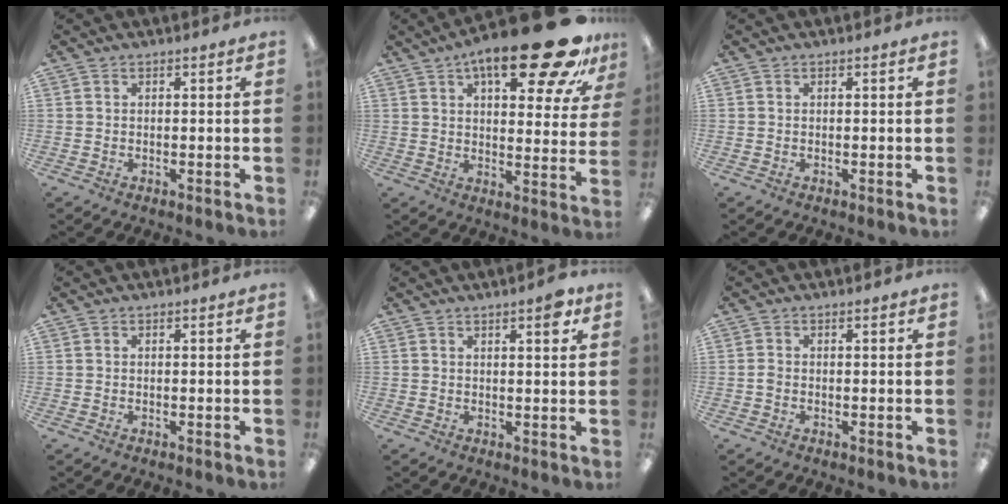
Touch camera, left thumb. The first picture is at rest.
{"total": 22.3, "force": [13.2, 7.4, 16.4], "torque": [-0.226, -0.069, 0.205]}
{"total": 0.0}
{"total": 0.0}
{"total": 3.6, "force": [2.4, 0.8, 2.6], "torque": [-0.032, -0.007, 0.035]}
{"total": 1.1, "force": [-0.2, 0.8, 0.8], "torque": [-0.015, 0.004, -0.005]}